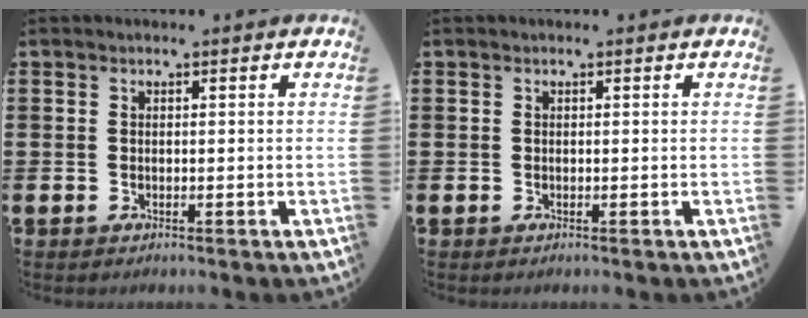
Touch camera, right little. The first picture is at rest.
{"total": 0.0}